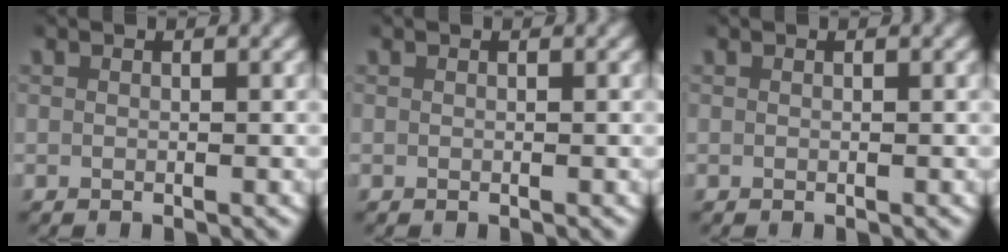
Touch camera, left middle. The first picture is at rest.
{"total": 0.0}
{"total": 0.0}